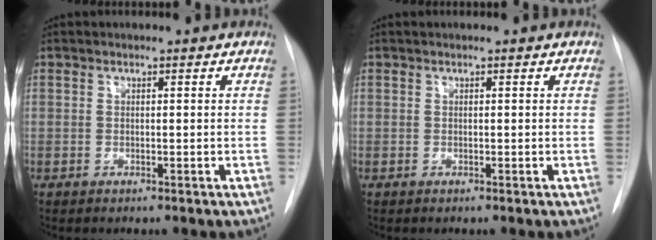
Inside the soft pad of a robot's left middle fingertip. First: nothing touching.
{"total": 0.0}